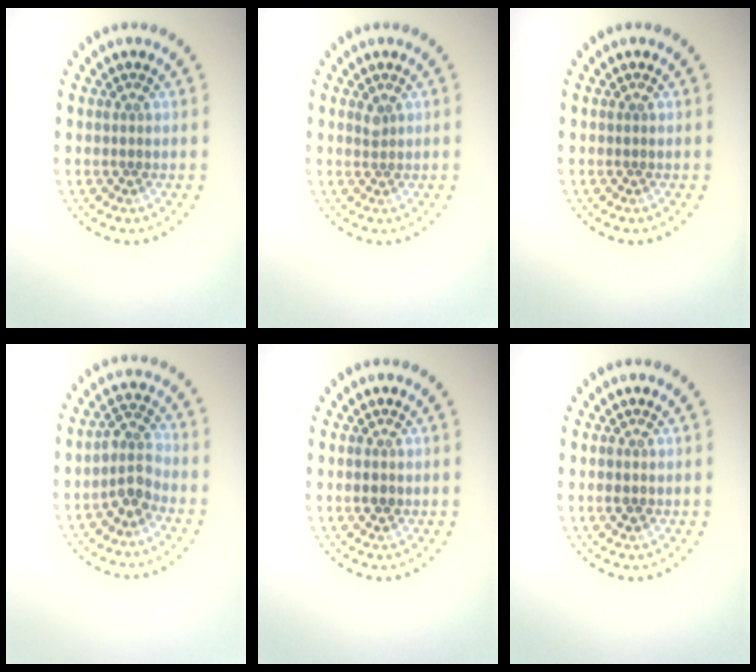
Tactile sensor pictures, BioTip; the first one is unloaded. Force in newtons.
{"total": 0.8, "press": 0.6, "slide": 0.6}
{"total": 0.0}
{"total": 2.6, "press": 2.1, "slide": 1.6}
{"total": 1.2, "press": 1.2, "slide": 0.1}
{"total": 0.9, "press": 0.9, "slide": 0.2}